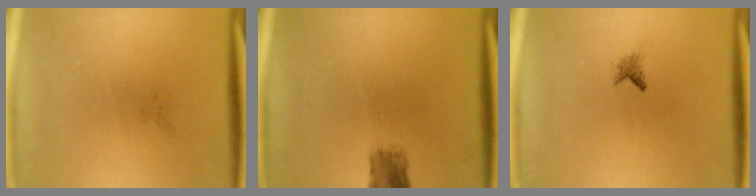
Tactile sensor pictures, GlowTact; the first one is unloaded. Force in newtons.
{"total": 2.9}
{"total": 0.9}